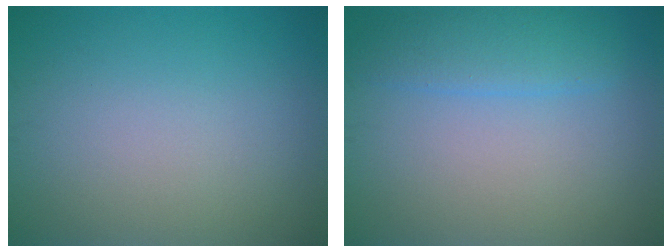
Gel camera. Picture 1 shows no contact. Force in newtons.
{"total": 2.8, "press": 2.8, "slide": 0.3}